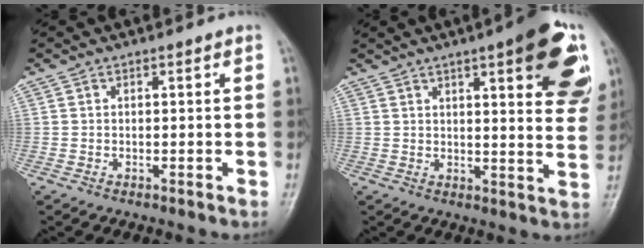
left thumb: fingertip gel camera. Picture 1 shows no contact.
{"total": 16.8, "force": [7.6, 4.2, 14.3], "torque": [-0.158, -0.027, 0.092]}